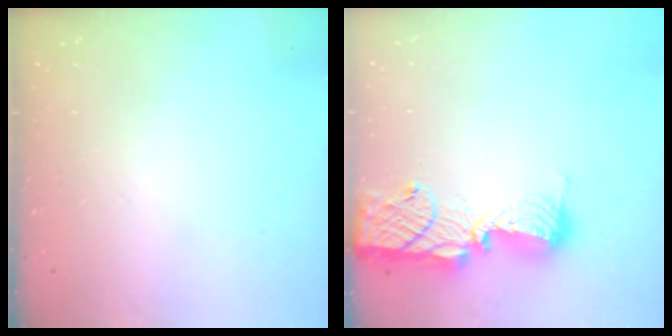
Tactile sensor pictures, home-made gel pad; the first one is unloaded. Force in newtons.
{"total": 13.6, "press": 13.5, "slide": 1.0}